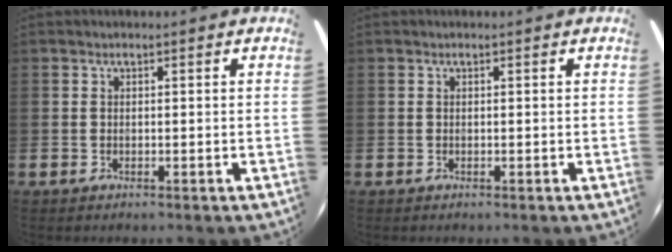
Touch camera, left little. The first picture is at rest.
{"total": 0.0}